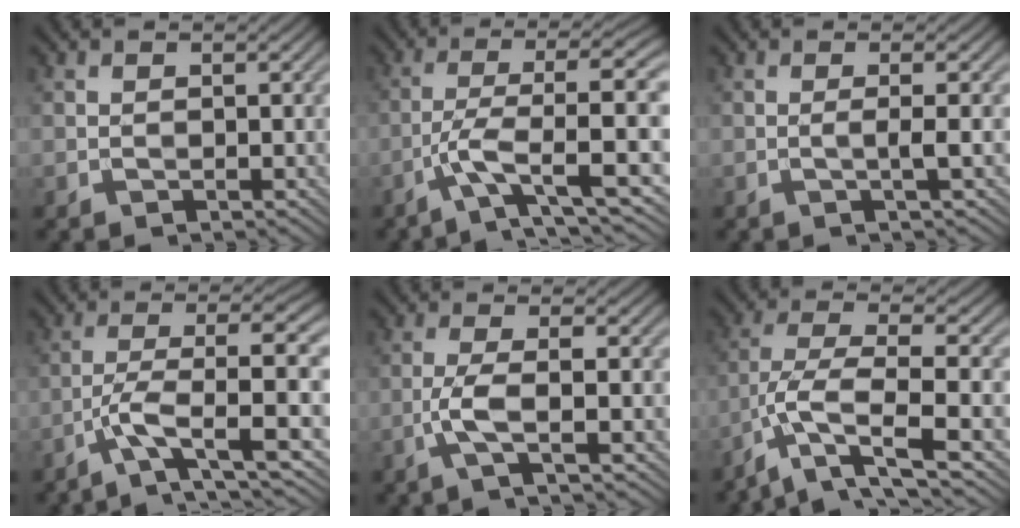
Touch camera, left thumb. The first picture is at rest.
{"total": 8.6, "force": [-2.0, 2.0, 8.2], "torque": [-0.139, 0.014, -0.041]}
{"total": 2.5, "force": [-0.1, 0.2, 2.5], "torque": [-0.042, 0.006, -0.011]}
{"total": 7.7, "force": [-2.4, 1.5, 7.2], "torque": [-0.126, 0.014, -0.051]}
{"total": 4.3, "force": [-1.1, 0.6, 4.1], "torque": [-0.083, 0.008, -0.032]}
{"total": 8.8, "force": [-4.3, 2.3, 7.4], "torque": [-0.152, -0.004, -0.088]}